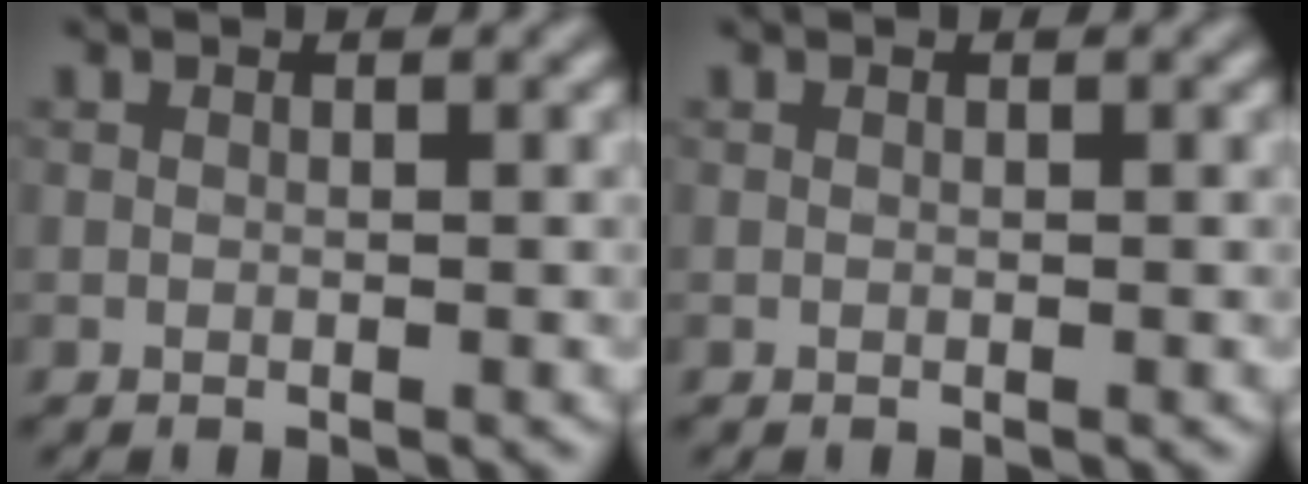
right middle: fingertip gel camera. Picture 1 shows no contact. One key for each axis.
{"total": 0.0}